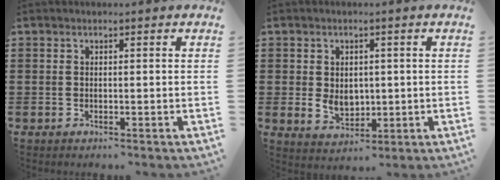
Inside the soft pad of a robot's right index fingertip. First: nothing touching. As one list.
[{"total": 4.1, "force": [0.2, 3.2, 2.5], "torque": [-0.048, 0.006, 0.001]}]